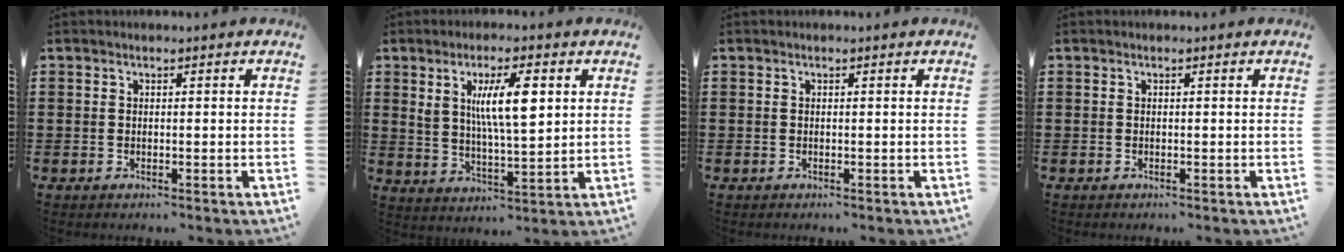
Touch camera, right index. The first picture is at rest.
{"total": 9.1, "force": [3.0, 2.6, 8.2], "torque": [-0.158, 0.004, 0.049]}
{"total": 0.0}
{"total": 0.0}